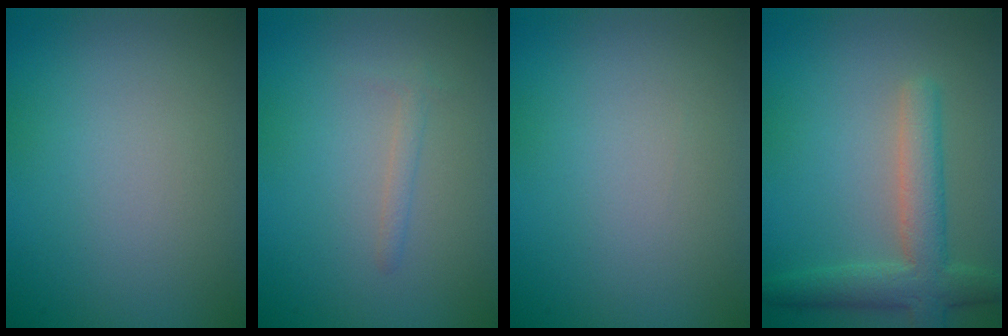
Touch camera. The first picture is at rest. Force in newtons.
{"total": 1.0, "press": 1.0, "slide": 0.0}
{"total": 0.0}
{"total": 4.5, "press": 4.5, "slide": 0.3}